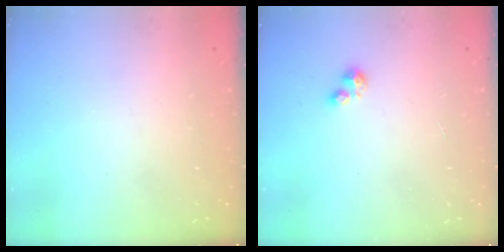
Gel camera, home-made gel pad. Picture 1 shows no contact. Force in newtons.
{"total": 2.0, "press": 2.0, "slide": 0.2}